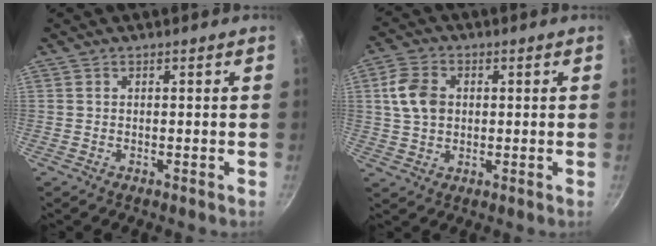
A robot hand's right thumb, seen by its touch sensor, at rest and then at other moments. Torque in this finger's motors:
{"motor_torque": [-0.79, 0.55, 0.76, 0.05, 0.11]}